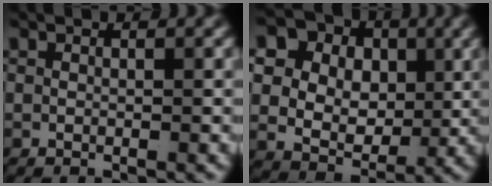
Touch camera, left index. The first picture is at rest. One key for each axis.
{"total": 14.8, "fx": 2.8, "fy": 12.3, "fz": 7.7, "tx": -0.159, "ty": -0.024, "tz": 0.035}